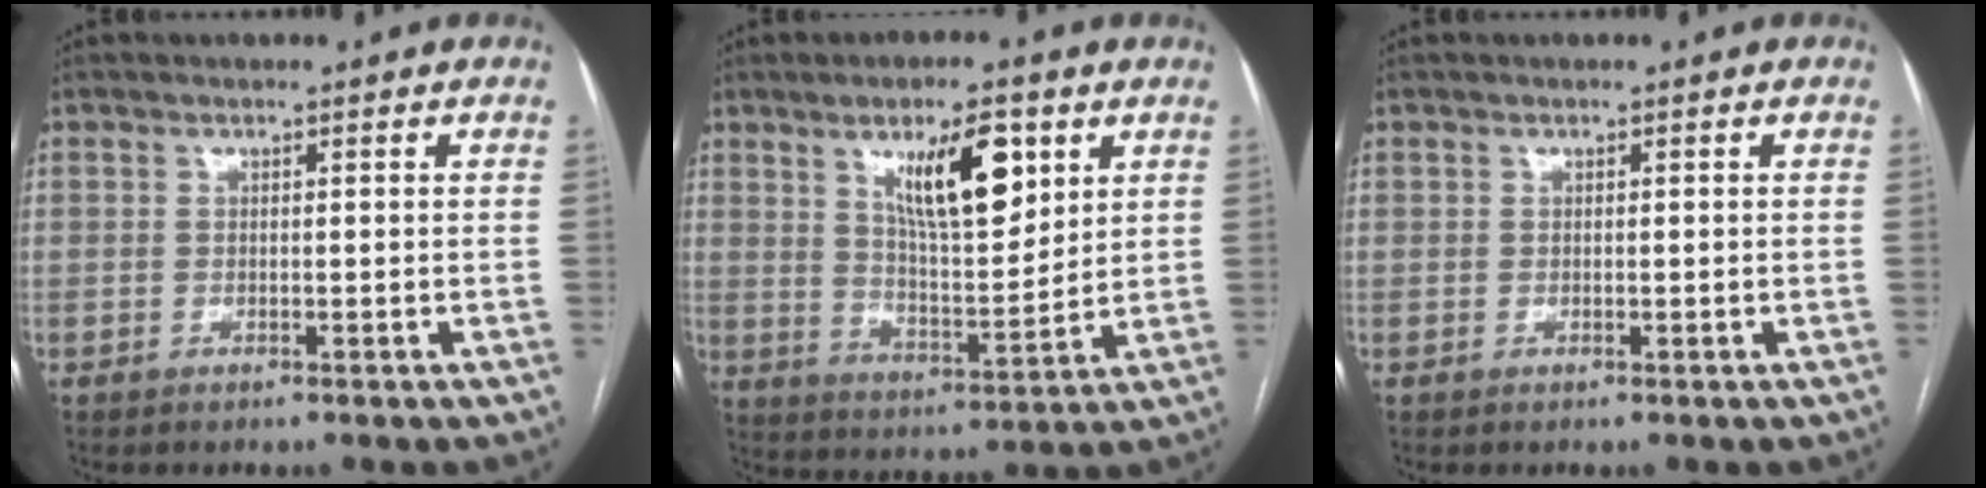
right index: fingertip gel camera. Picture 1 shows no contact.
{"total": 11.8, "force": [5.7, 3.2, 9.9], "torque": [-0.169, 0.000, 0.104]}
{"total": 0.0}